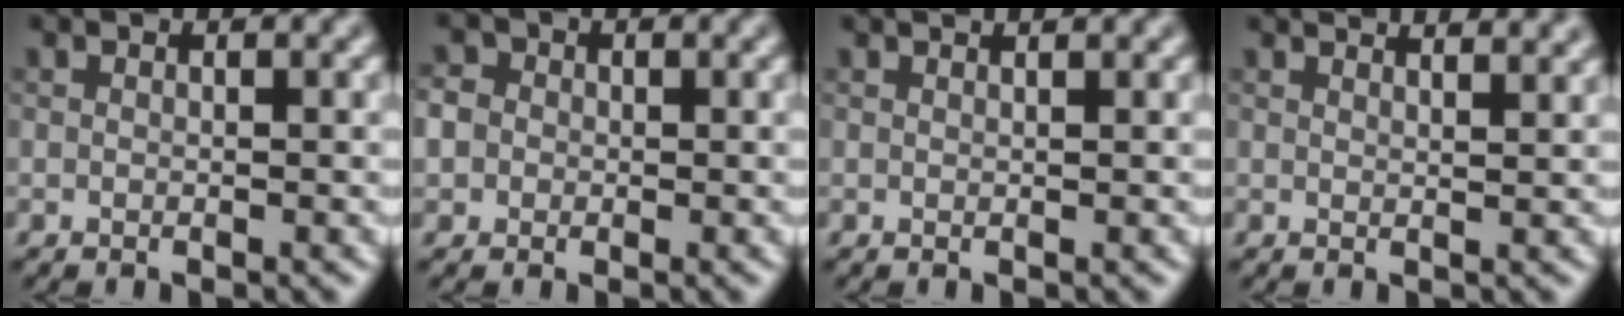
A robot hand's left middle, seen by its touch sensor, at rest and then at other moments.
{"total": 4.2, "force": [0.5, 3.9, 1.7], "torque": [-0.020, 0.030, -0.023]}
{"total": 1.6, "force": [1.3, 0.5, 0.8], "torque": [-0.004, -0.001, 0.002]}
{"total": 5.3, "force": [4.3, 1.9, 2.6], "torque": [-0.011, 0.039, 0.022]}